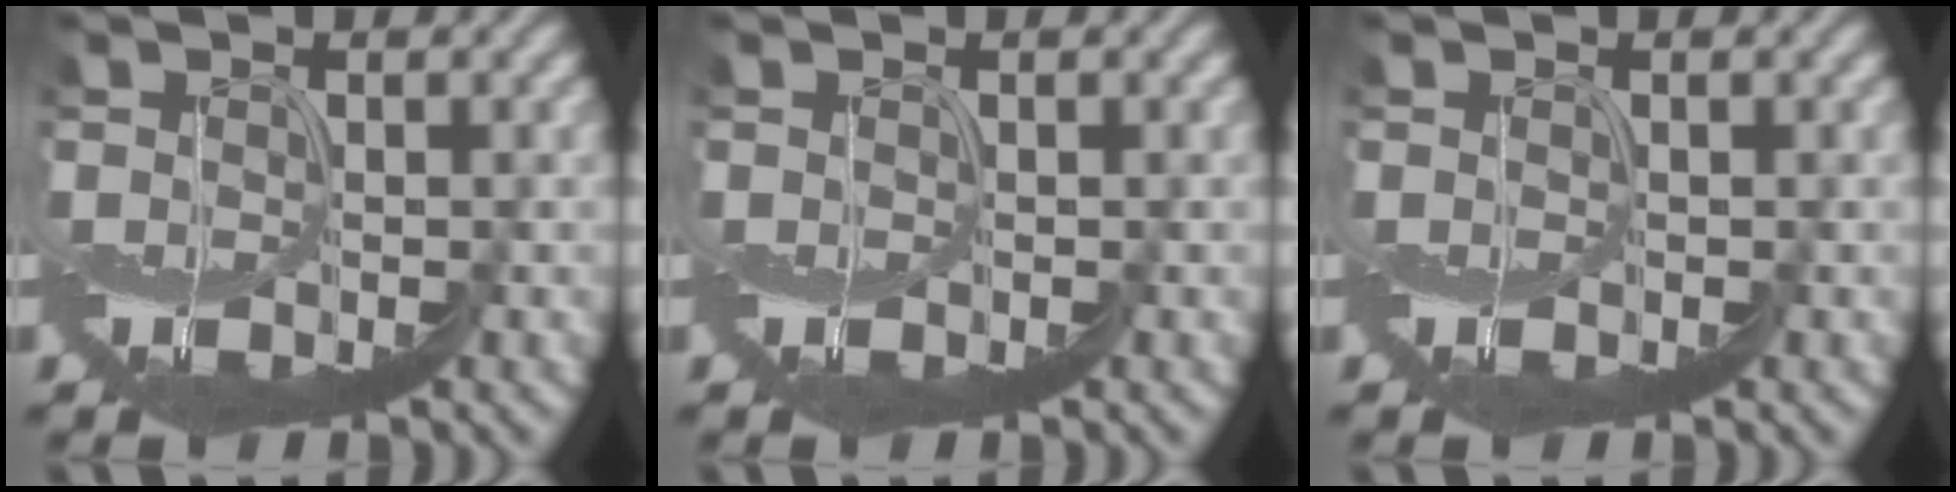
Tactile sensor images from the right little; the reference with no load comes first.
{"total": 0.0}
{"total": 0.0}